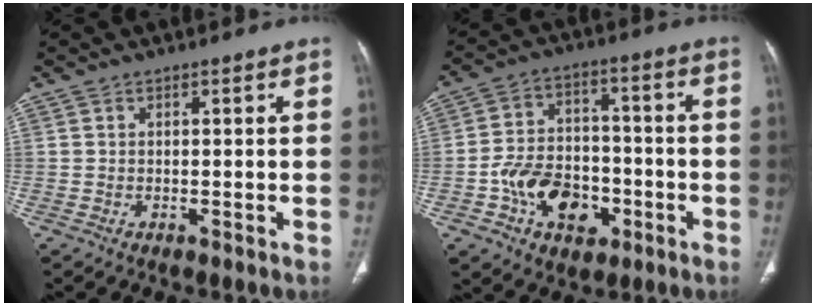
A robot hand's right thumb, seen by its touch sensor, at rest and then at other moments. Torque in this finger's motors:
{"motor_torque": [2.50, 2.50, 0.95, -1.20, 0.09]}